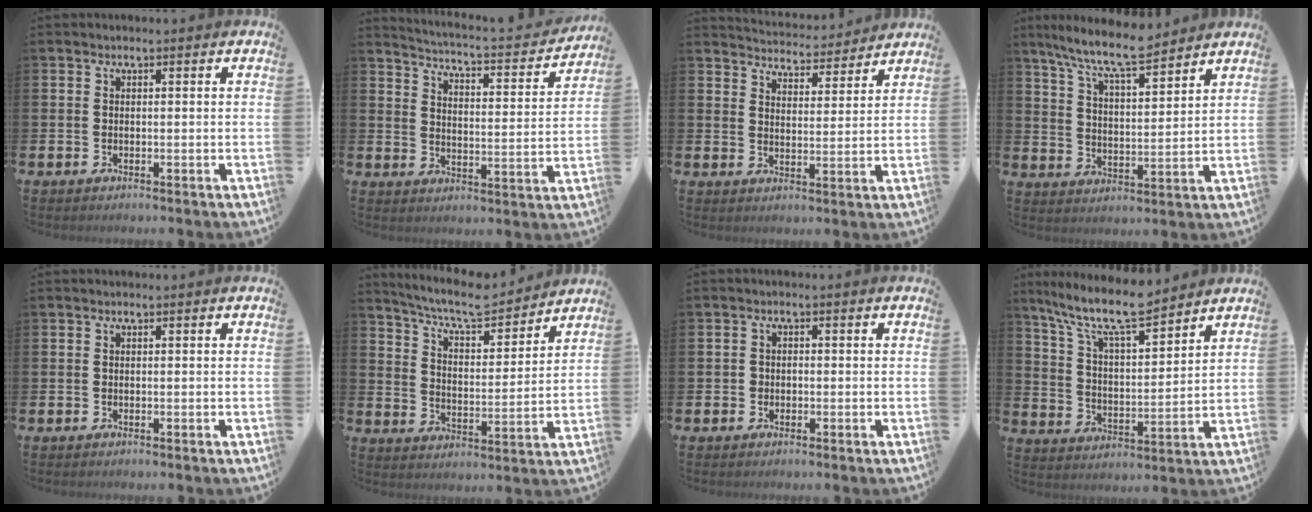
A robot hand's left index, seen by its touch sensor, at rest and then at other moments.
{"total": 3.7, "force": [3.5, 0.2, 1.0], "torque": [-0.036, -0.041, 0.049]}
{"total": 4.6, "force": [4.6, 0.5, -0.2], "torque": [-0.007, -0.040, 0.079]}
{"total": 9.9, "force": [8.7, 1.5, 4.4], "torque": [-0.105, -0.047, 0.152]}
{"total": 0.0}
{"total": 7.8, "force": [7.2, 1.5, 2.6], "torque": [-0.071, -0.048, 0.122]}
{"total": 1.1, "force": [-0.4, 1.0, 0.3], "torque": [-0.001, 0.003, -0.011]}
{"total": 10.7, "force": [9.3, 1.7, 5.1], "torque": [-0.121, -0.052, 0.161]}